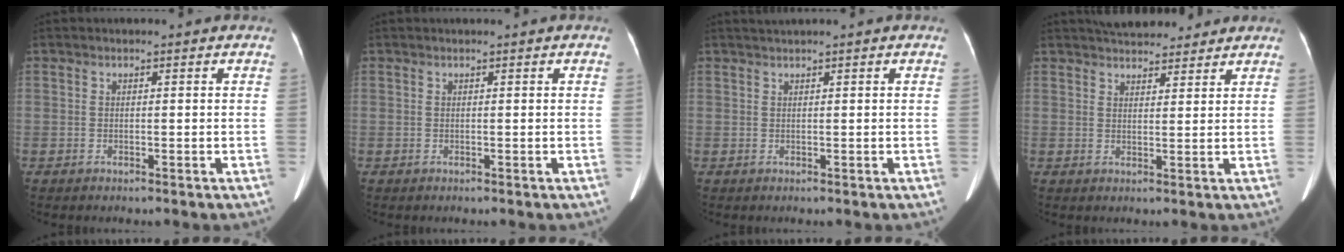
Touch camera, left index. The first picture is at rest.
{"total": 0.5, "force": [0.4, -0.1, 0.3], "torque": [-0.007, 0.007, 0.015]}
{"total": 1.1, "force": [1.0, -0.4, 0.4], "torque": [-0.010, 0.007, 0.024]}
{"total": 8.6, "force": [7.8, 2.5, 2.9], "torque": [-0.042, 0.017, 0.109]}